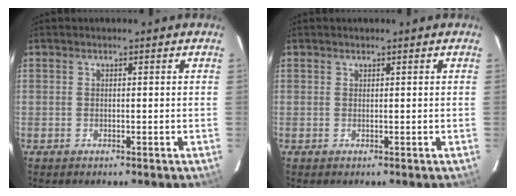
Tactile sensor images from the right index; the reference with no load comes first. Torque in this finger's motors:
{"motor_torque": [0.19, 0.03, 0.03, 0.01]}